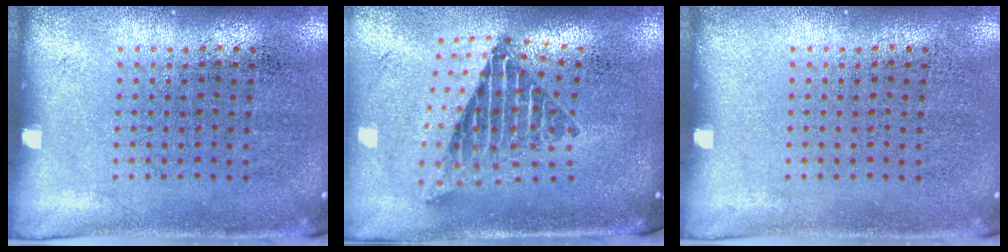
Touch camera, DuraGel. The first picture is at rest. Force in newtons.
{"total": 2.3, "press": 1.6, "slide": 1.7}
{"total": 0.0}